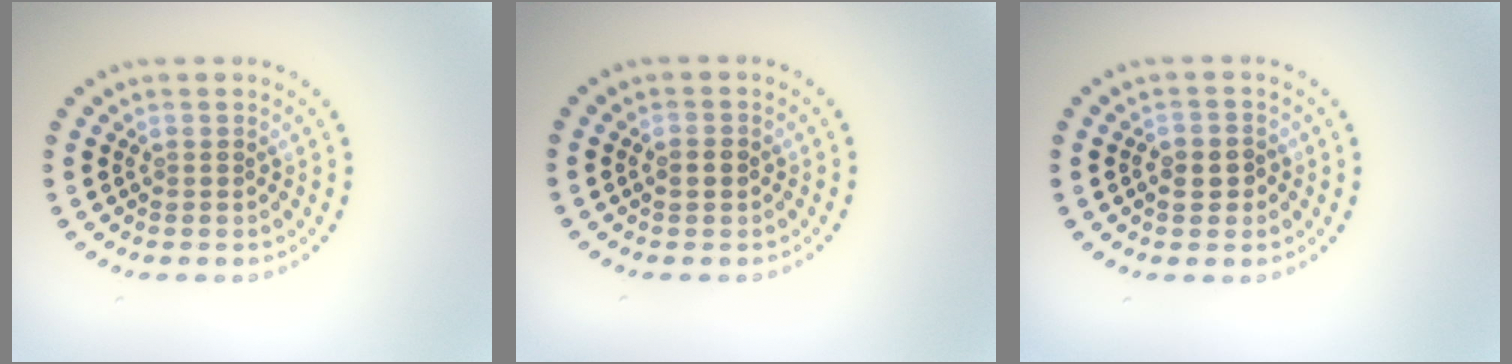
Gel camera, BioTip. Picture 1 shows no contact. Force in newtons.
{"total": 1.7, "press": 1.7, "slide": 0.2}
{"total": 2.1, "press": 2.0, "slide": 0.7}